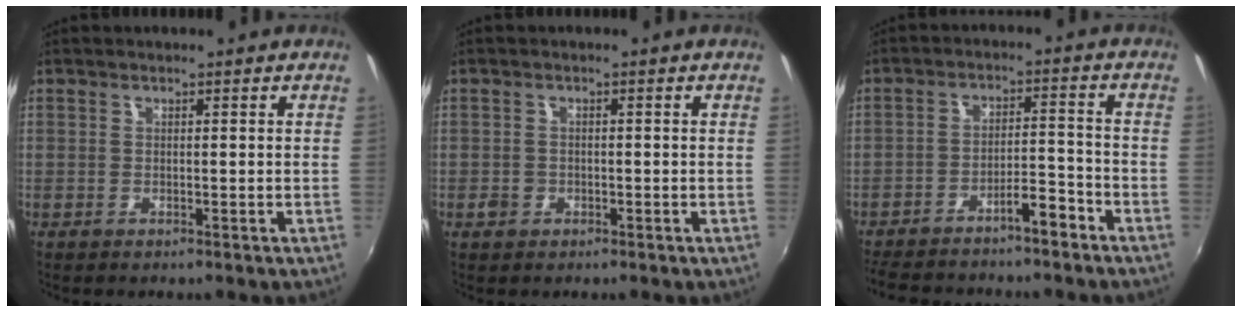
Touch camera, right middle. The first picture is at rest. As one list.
[{"total": 2.0, "force": [-0.9, 1.7, 0.6], "torque": [-0.012, -0.001, -0.014]}, {"total": 8.7, "force": [-7.4, 1.6, 4.2], "torque": [-0.079, 0.022, -0.118]}]